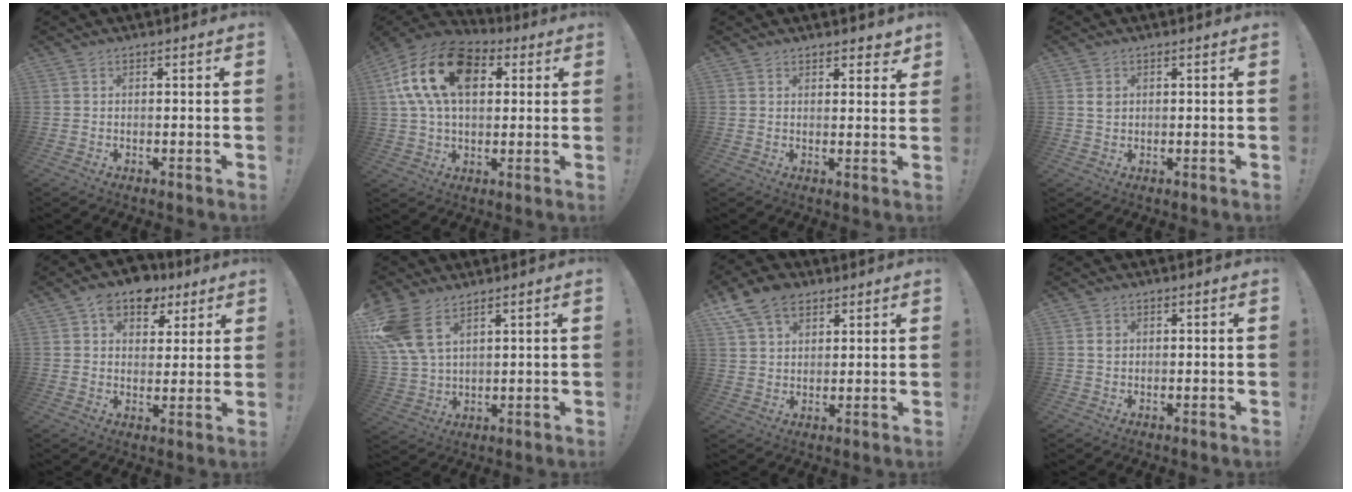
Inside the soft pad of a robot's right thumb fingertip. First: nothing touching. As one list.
[{"total": 20.2, "force": [6.0, 12.7, 14.5], "torque": [-0.269, 0.000, 0.107]}, {"total": 3.0, "force": [2.3, 1.6, 0.9], "torque": [0.008, -0.018, 0.038]}, {"total": 1.6, "force": [0.4, 1.5, 0.4], "torque": [0.006, -0.004, 0.005]}, {"total": 10.1, "force": [6.6, 6.8, 3.6], "torque": [-0.062, -0.035, 0.127]}, {"total": 10.8, "force": [6.4, 5.5, 6.8], "torque": [-0.143, -0.026, 0.127]}, {"total": 11.4, "force": [6.7, 7.6, 5.3], "torque": [-0.091, -0.024, 0.132]}, {"total": 1.4, "force": [0.1, 1.4, 0.1], "torque": [0.014, -0.005, -0.001]}]